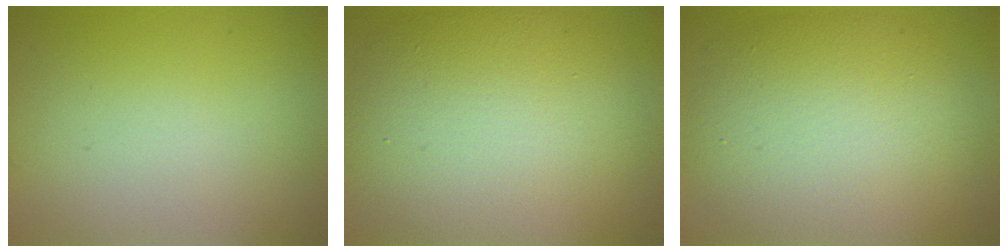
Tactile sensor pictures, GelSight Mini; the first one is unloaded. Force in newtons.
{"total": 12.8, "press": 12.7, "slide": 0.8}
{"total": 9.6, "press": 9.6, "slide": 0.4}